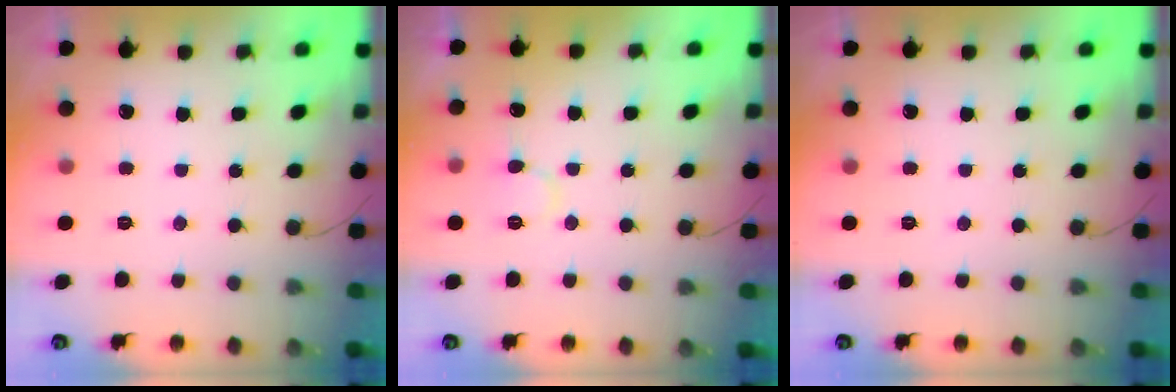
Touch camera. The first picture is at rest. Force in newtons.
{"total": 8.6, "press": 8.6, "slide": 0.5}
{"total": 0.0}